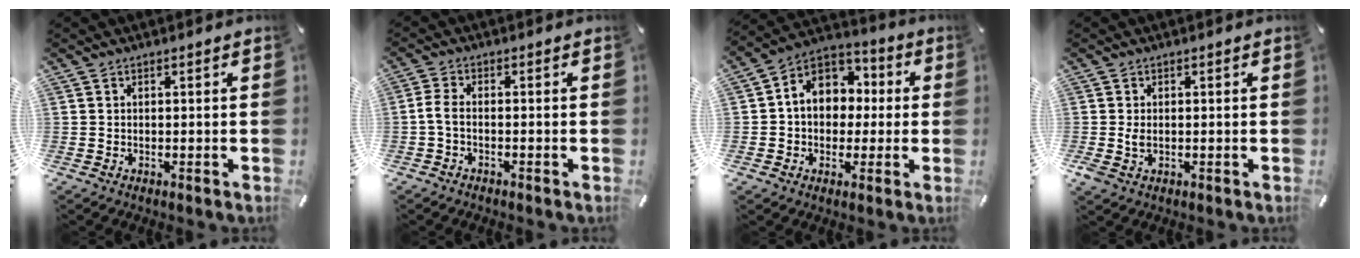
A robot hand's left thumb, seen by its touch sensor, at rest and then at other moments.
{"total": 2.8, "force": [-1.2, 0.9, 2.3], "torque": [-0.056, 0.001, -0.027]}
{"total": 10.6, "force": [0.8, 9.4, 4.8], "torque": [-0.102, 0.004, 0.014]}
{"total": 2.0, "force": [-0.2, 1.3, 1.5], "torque": [-0.037, -0.002, -0.005]}